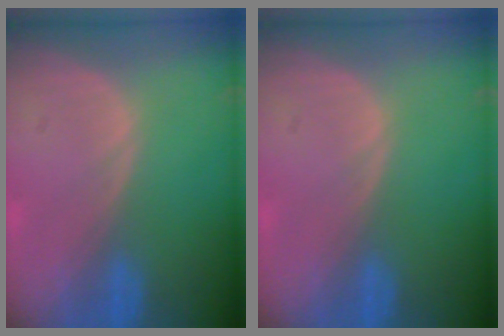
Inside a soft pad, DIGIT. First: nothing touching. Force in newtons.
{"total": 0.0}